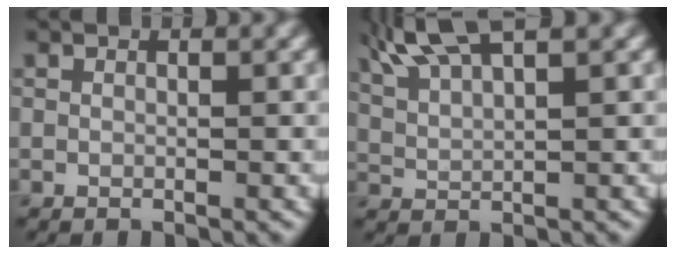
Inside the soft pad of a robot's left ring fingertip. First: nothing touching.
{"total": 5.8, "force": [4.2, 1.4, 3.8], "torque": [-0.073, 0.026, 0.066]}